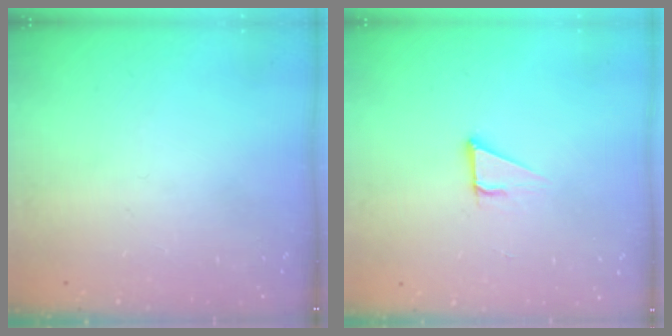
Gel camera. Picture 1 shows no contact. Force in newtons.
{"total": 2.8, "press": 2.8, "slide": 0.2}